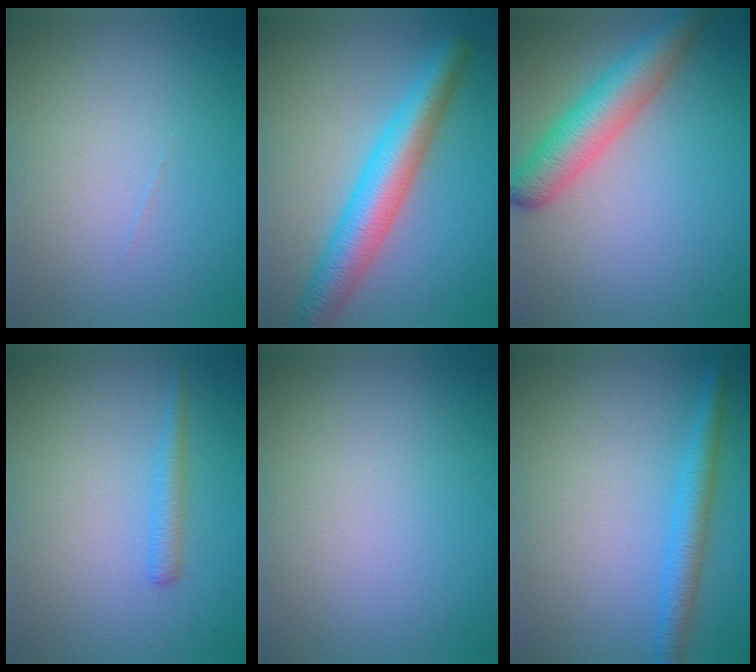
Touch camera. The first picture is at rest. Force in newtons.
{"total": 6.0, "press": 6.0, "slide": 0.1}
{"total": 5.4, "press": 5.4, "slide": 0.2}
{"total": 1.3, "press": 1.3, "slide": 0.1}
{"total": 0.0}
{"total": 2.9, "press": 2.9, "slide": 0.1}